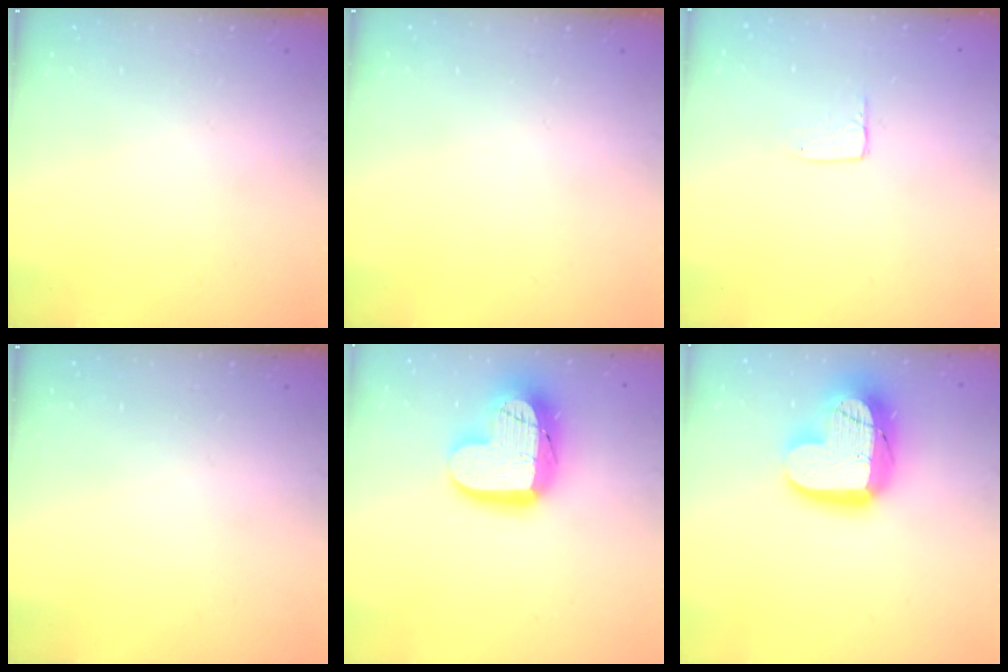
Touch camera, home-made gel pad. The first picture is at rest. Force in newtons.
{"total": 0.0}
{"total": 3.8, "press": 3.8, "slide": 0.3}
{"total": 0.0}
{"total": 18.4, "press": 18.3, "slide": 1.4}
{"total": 20.6, "press": 20.6, "slide": 1.5}